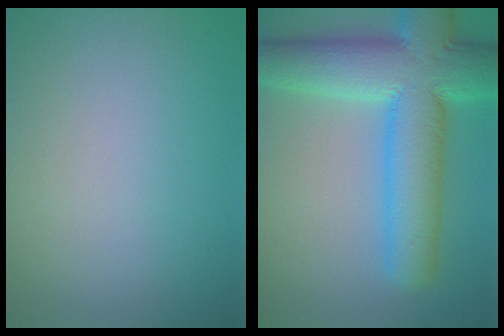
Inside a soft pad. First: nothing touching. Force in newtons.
{"total": 11.1, "press": 11.1, "slide": 0.4}